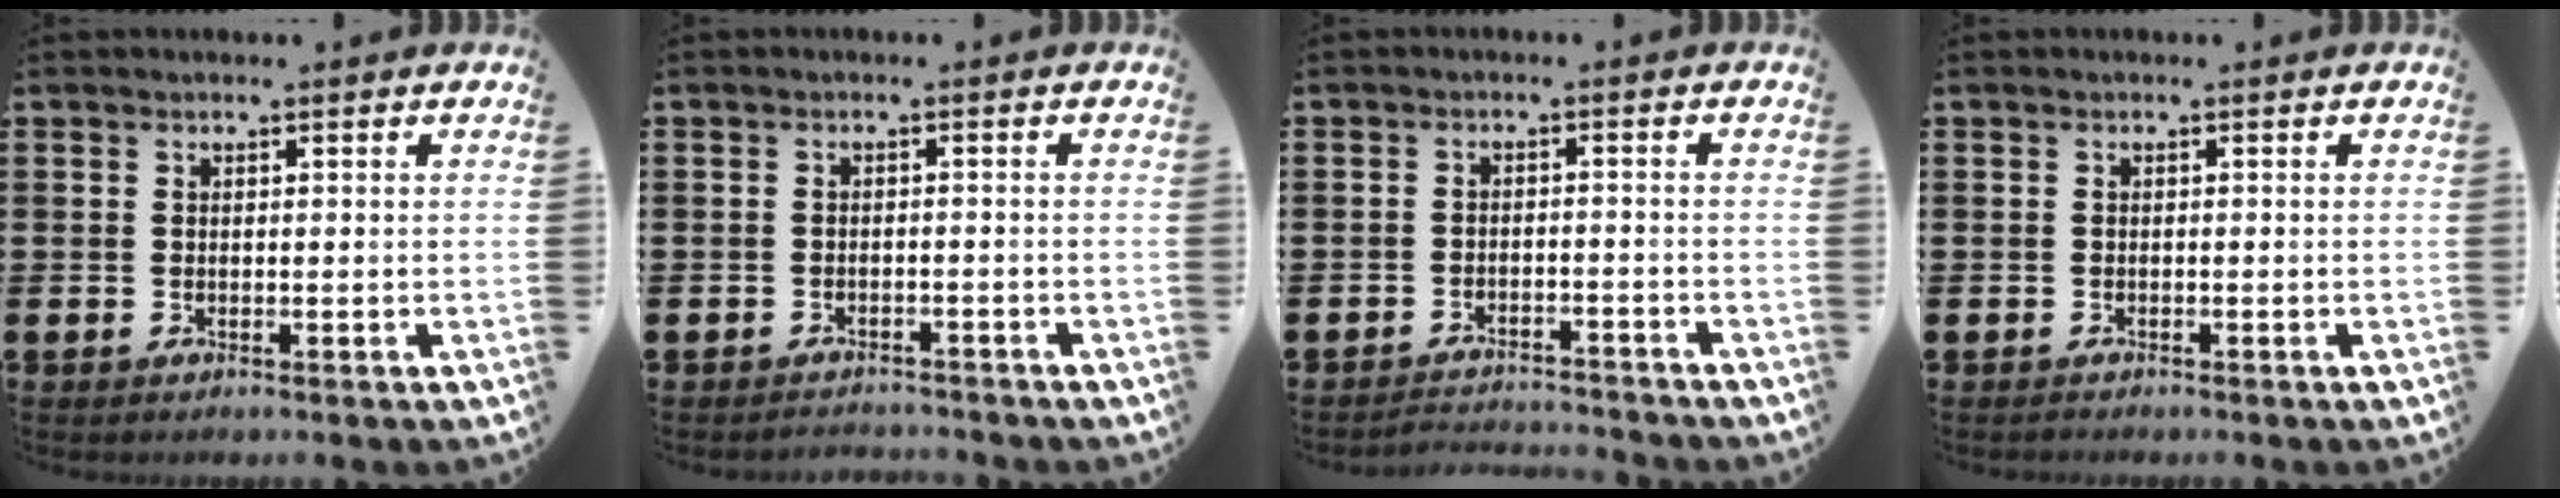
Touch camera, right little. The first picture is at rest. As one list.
[{"total": 1.3, "force": [-1.2, 0.0, -0.1], "torque": [-0.002, 0.002, -0.027]}, {"total": 2.2, "force": [-2.2, 0.0, -0.1], "torque": [-0.003, 0.004, -0.048]}, {"total": 0.0}]